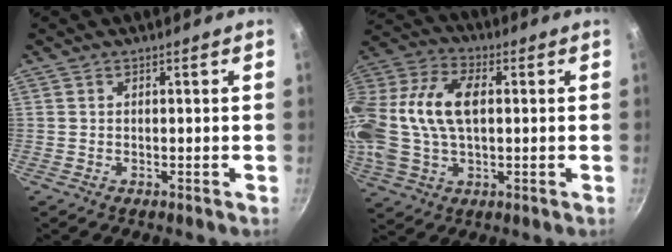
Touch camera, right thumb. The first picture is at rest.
{"total": 22.1, "force": [2.1, 13.1, 17.7], "torque": [-0.421, 0.022, 0.041]}